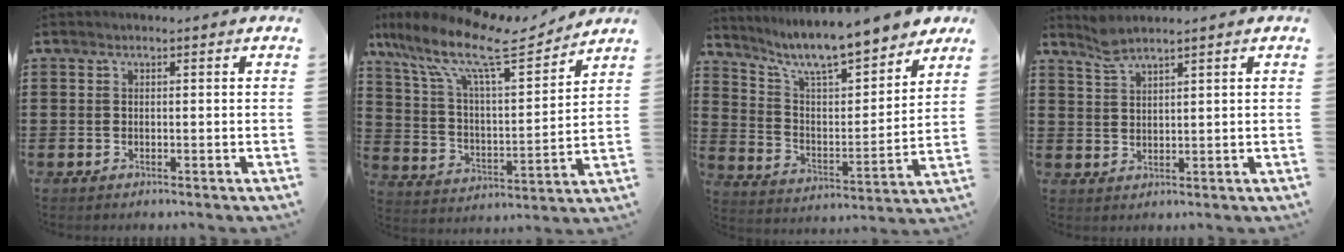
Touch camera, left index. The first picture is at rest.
{"total": 13.6, "force": [9.9, 2.9, 8.8], "torque": [-0.202, -0.048, 0.167]}
{"total": 9.5, "force": [8.5, 0.8, 4.1], "torque": [-0.107, -0.060, 0.143]}
{"total": 2.9, "force": [2.4, 0.3, 1.6], "torque": [-0.038, 0.001, 0.045]}